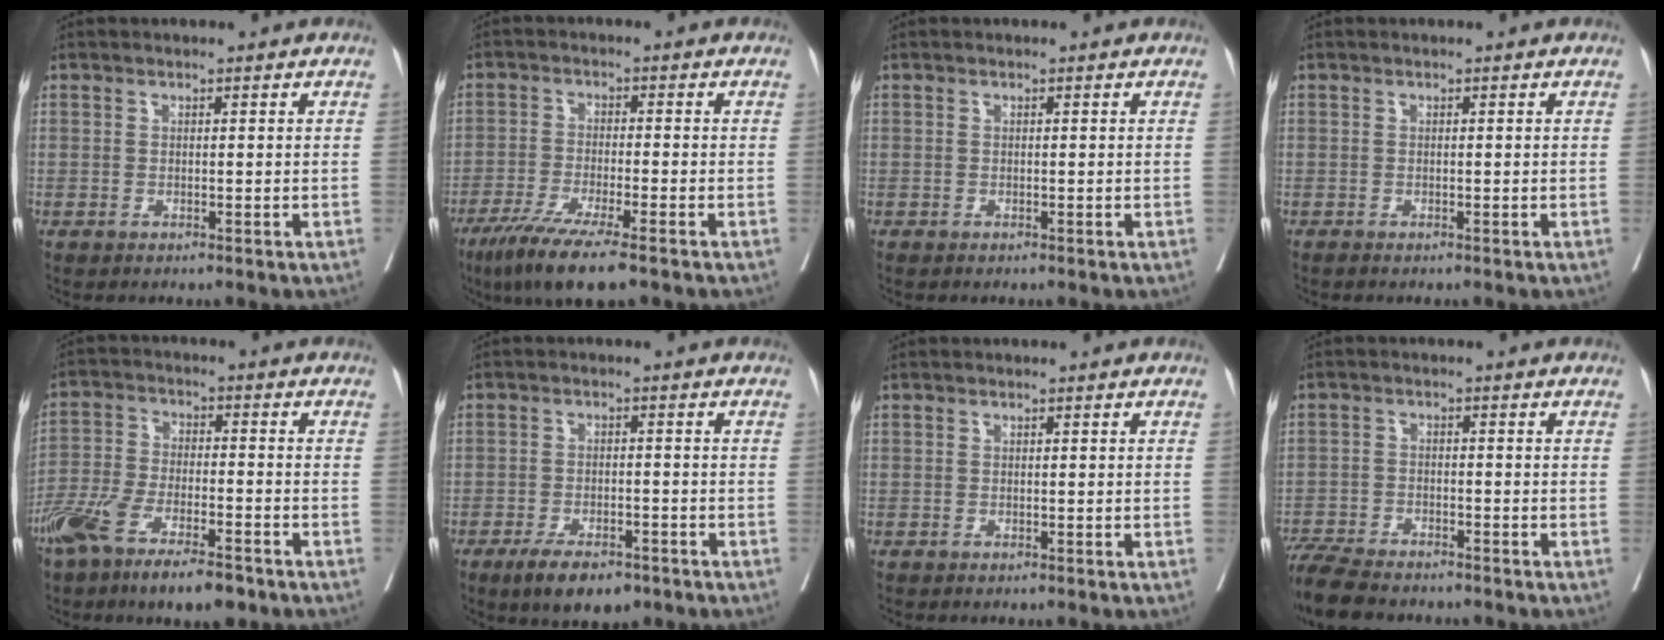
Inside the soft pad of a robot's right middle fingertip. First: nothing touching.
{"total": 9.3, "force": [-6.4, 0.3, 6.8], "torque": [-0.115, -0.025, -0.107]}
{"total": 0.0}
{"total": 0.0}
{"total": 12.4, "force": [-8.5, 3.3, 8.4], "torque": [-0.159, -0.014, -0.151]}
{"total": 7.3, "force": [-5.0, 2.8, 4.6], "torque": [-0.072, -0.006, -0.079]}
{"total": 0.0}
{"total": 9.1, "force": [-8.1, 1.9, 3.8], "torque": [-0.062, -0.019, -0.136]}